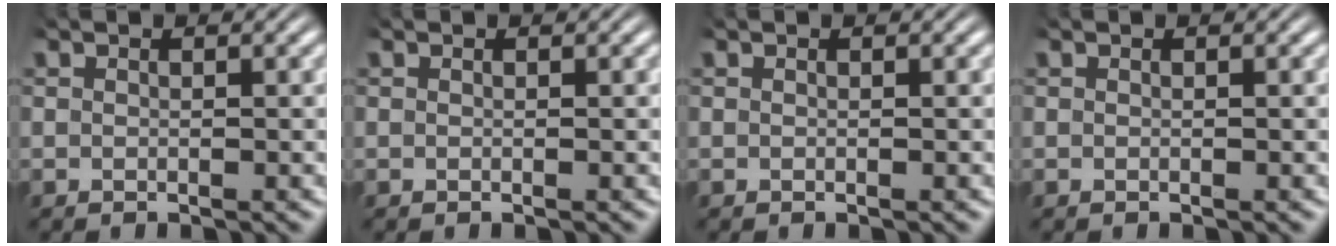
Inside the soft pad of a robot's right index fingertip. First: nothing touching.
{"total": 0.0}
{"total": 0.0}
{"total": 0.0}